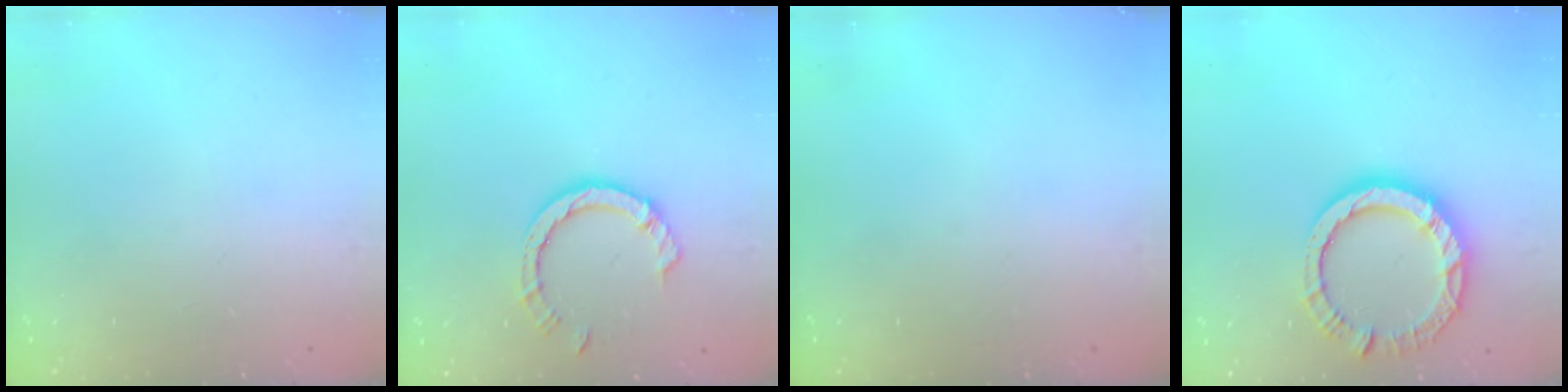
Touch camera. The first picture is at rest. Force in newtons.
{"total": 6.9, "press": 6.8, "slide": 0.8}
{"total": 0.0}
{"total": 13.2, "press": 13.1, "slide": 1.6}